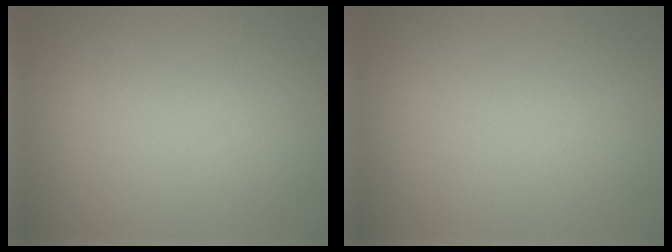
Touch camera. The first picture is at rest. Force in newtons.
{"total": 0.0}